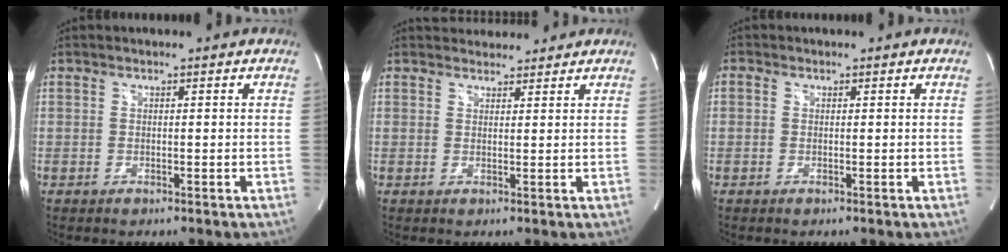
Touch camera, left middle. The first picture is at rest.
{"total": 4.7, "force": [4.4, 1.4, 0.5], "torque": [-0.006, 0.022, 0.064]}
{"total": 1.7, "force": [-0.6, -1.1, -1.2], "torque": [0.026, -0.013, -0.014]}